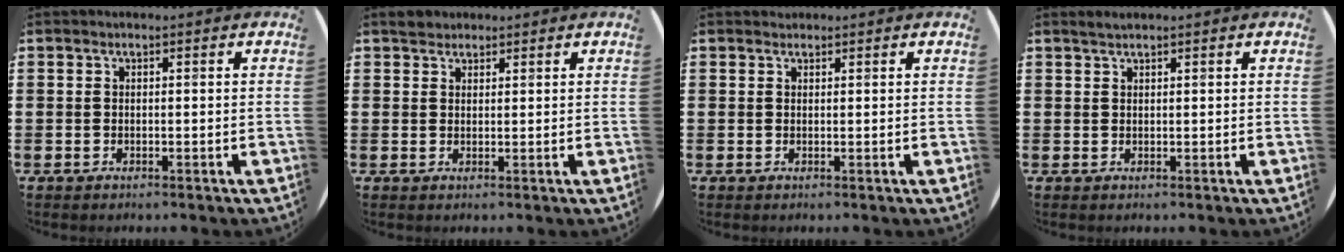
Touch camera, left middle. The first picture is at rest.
{"total": 1.6, "force": [1.4, 0.7, -0.1], "torque": [0.007, 0.002, 0.026]}
{"total": 0.5, "force": [0.5, 0.2, -0.1], "torque": [0.004, 0.005, 0.008]}
{"total": 0.8, "force": [0.8, 0.0, 0.2], "torque": [-0.003, 0.000, 0.015]}